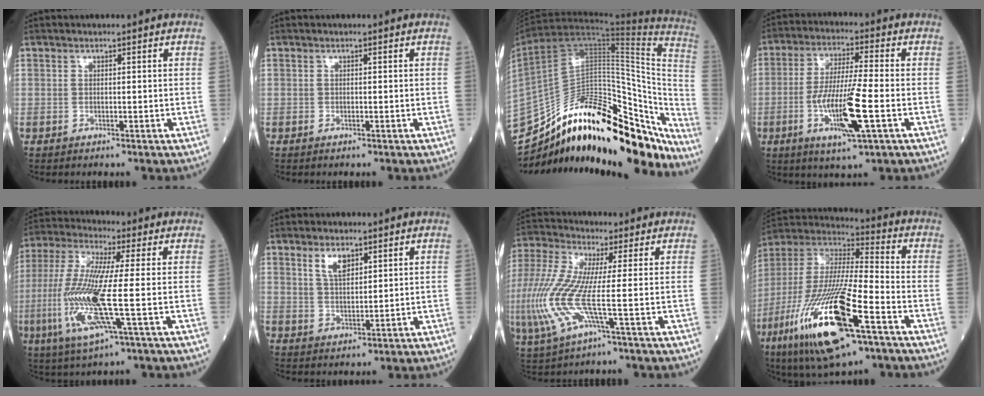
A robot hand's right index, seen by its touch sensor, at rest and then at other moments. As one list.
[{"total": 0.0}, {"total": 31.1, "force": [-24.5, 8.4, 17.2], "torque": [-0.248, 0.018, -0.366]}, {"total": 11.4, "force": [-3.3, 0.5, 10.9], "torque": [-0.209, -0.015, -0.063]}, {"total": 14.7, "force": [-2.6, 0.8, 14.5], "torque": [-0.320, -0.014, -0.054]}, {"total": 4.0, "force": [2.4, 1.6, 2.9], "torque": [-0.056, 0.001, 0.048]}, {"total": 13.1, "force": [-2.3, 1.9, 12.8], "torque": [-0.314, -0.009, -0.048]}, {"total": 24.1, "force": [-10.7, 4.4, 21.1], "torque": [-0.456, -0.054, -0.194]}]